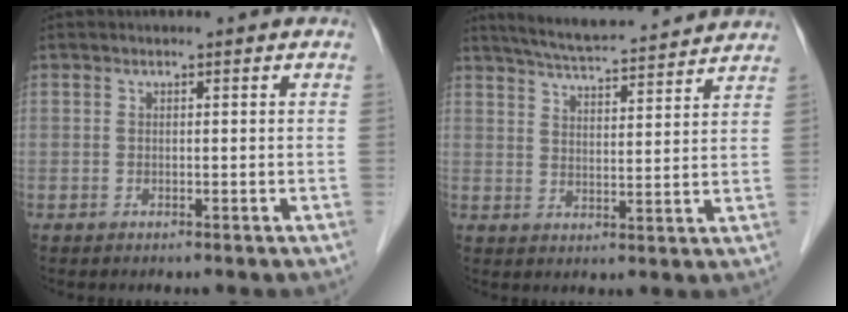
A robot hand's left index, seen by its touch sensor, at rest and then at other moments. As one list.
[{"total": 15.2, "force": [14.1, 1.1, 5.8], "torque": [-0.101, 0.025, 0.201]}]